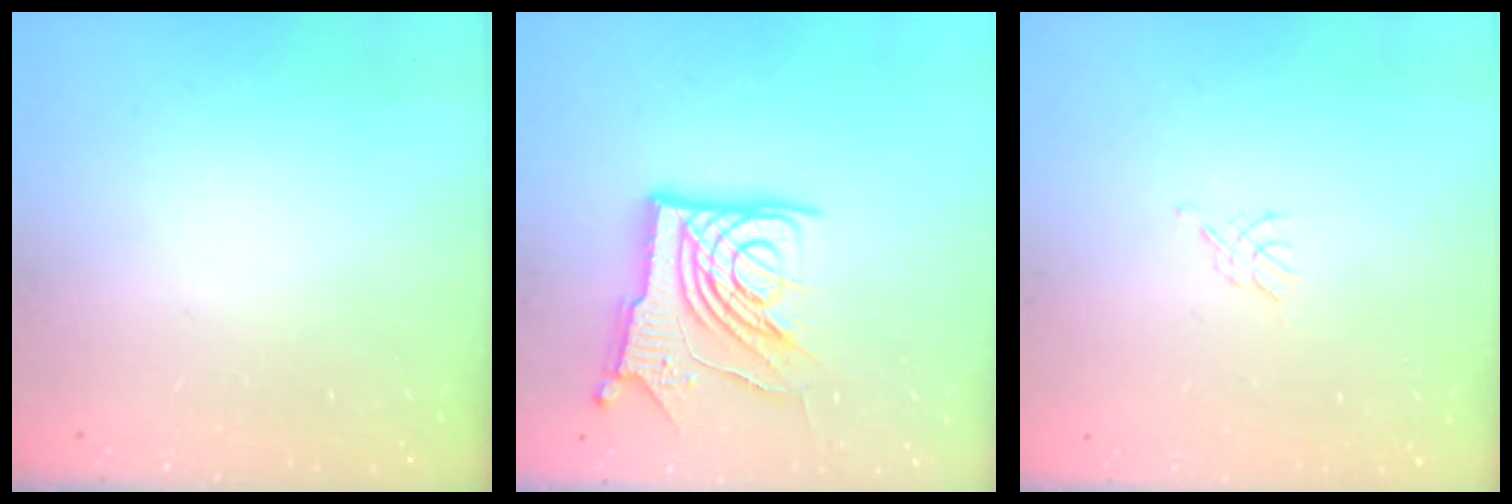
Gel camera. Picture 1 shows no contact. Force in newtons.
{"total": 16.0, "press": 15.9, "slide": 1.8}
{"total": 2.3, "press": 2.2, "slide": 0.5}